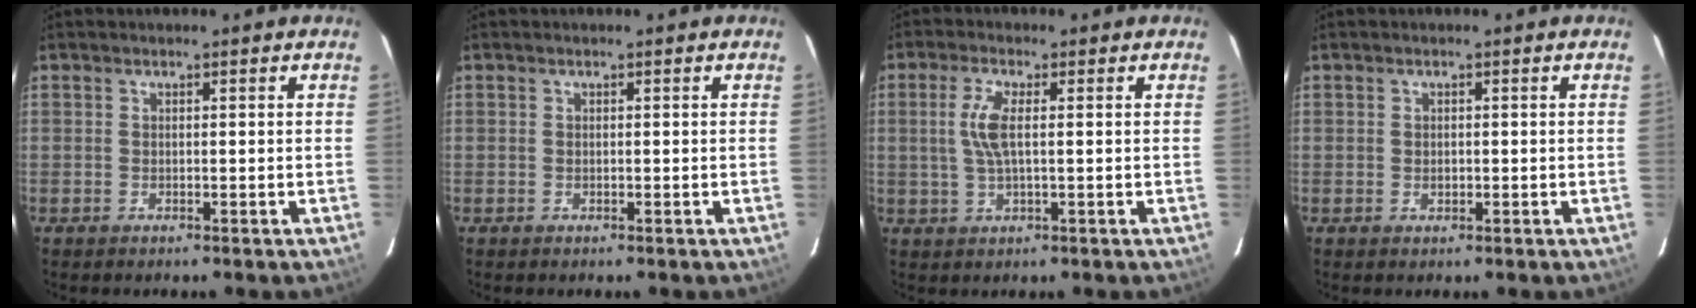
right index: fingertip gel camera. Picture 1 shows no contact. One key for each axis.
{"total": 0.0}
{"total": 5.2, "fx": 0.7, "fy": 1.3, "fz": 5.0, "tx": -0.102, "ty": 0.003, "tz": 0.016}
{"total": 0.9, "fx": 0.0, "fy": 0.8, "fz": 0.4, "tx": -0.003, "ty": 0.002, "tz": 0.002}